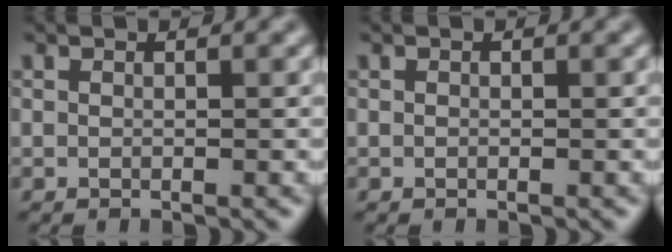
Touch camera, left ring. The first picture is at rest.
{"total": 0.0}